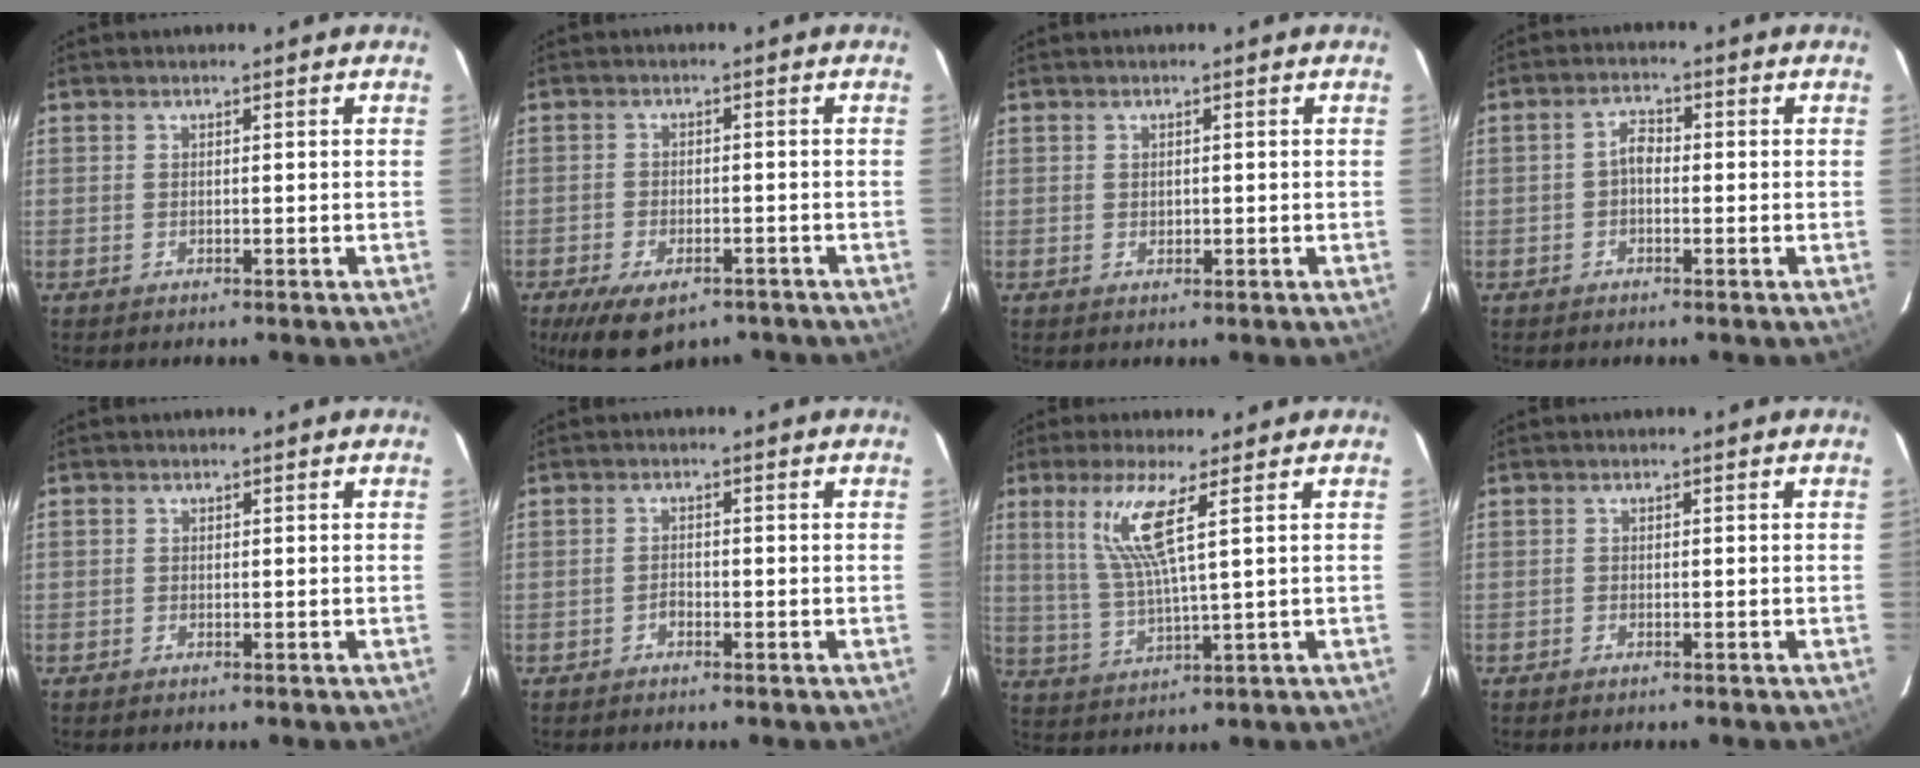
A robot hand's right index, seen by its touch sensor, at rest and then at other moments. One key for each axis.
{"total": 10.5, "fx": -7.0, "fy": 5.0, "fz": 6.0, "tx": -0.127, "ty": -0.023, "tz": -0.106}
{"total": 1.0, "fx": 0.0, "fy": 0.9, "fz": 0.5, "tx": -0.004, "ty": 0.000, "tz": 0.002}
{"total": 2.5, "fx": -0.6, "fy": 1.6, "fz": 1.8, "tx": -0.034, "ty": 0.010, "tz": -0.013}
{"total": 0.6, "fx": -0.3, "fy": 0.5, "fz": 0.0, "tx": 0.000, "ty": -0.002, "tz": -0.008}
{"total": 1.3, "fx": -0.9, "fy": 0.7, "fz": 0.6, "tx": -0.011, "ty": 0.004, "tz": -0.016}
{"total": 8.7, "fx": 3.8, "fy": 0.2, "fz": 7.8, "tx": -0.163, "ty": -0.007, "tz": 0.083}
{"total": 0.7, "fx": -0.6, "fy": 0.4, "fz": 0.1, "tx": -0.005, "ty": 0.000, "tz": -0.012}